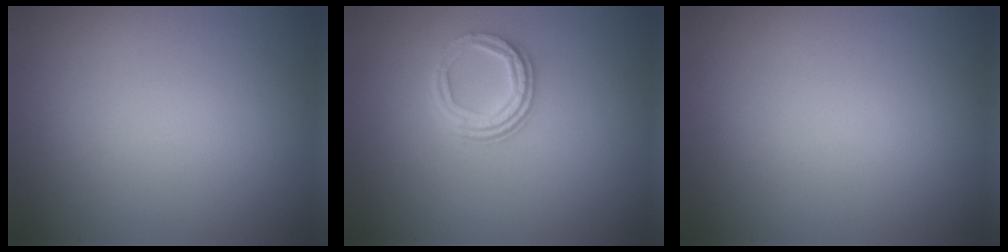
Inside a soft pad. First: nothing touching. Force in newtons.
{"total": 3.0, "press": 2.4, "slide": 1.7}
{"total": 0.0}